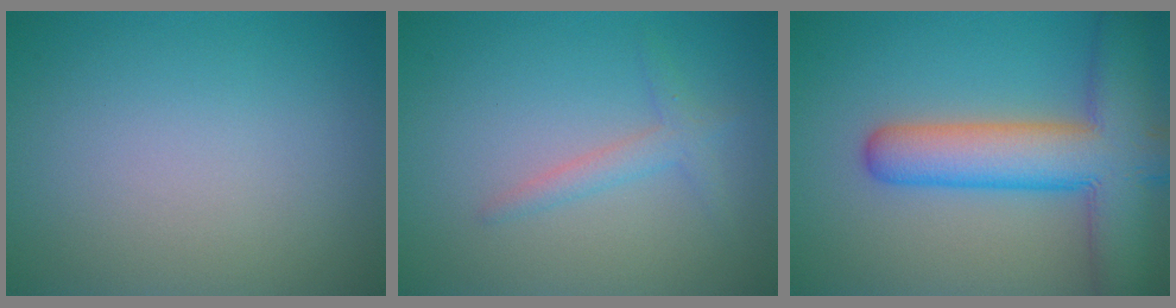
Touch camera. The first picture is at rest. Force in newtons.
{"total": 1.7, "press": 1.7, "slide": 0.1}
{"total": 9.7, "press": 9.6, "slide": 0.6}